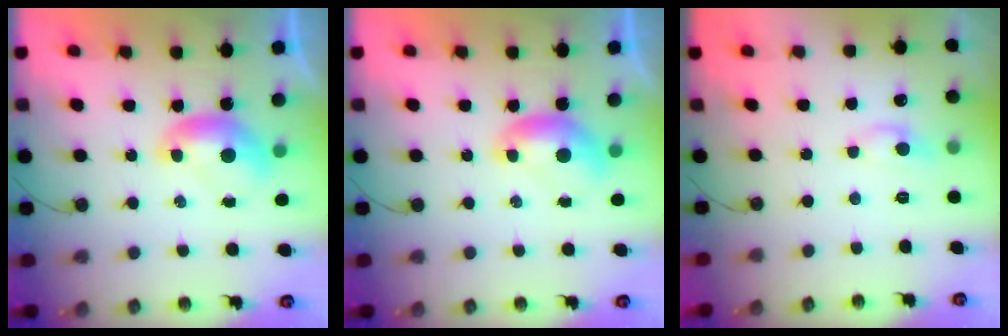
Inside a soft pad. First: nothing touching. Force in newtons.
{"total": 0.0}
{"total": 2.7, "press": 2.7, "slide": 0.6}